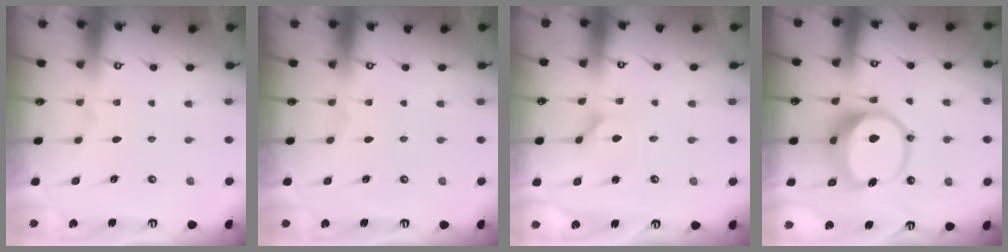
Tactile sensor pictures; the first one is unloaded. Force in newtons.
{"total": 0.0}
{"total": 1.9, "press": 1.9, "slide": 0.2}
{"total": 12.2, "press": 12.0, "slide": 2.2}